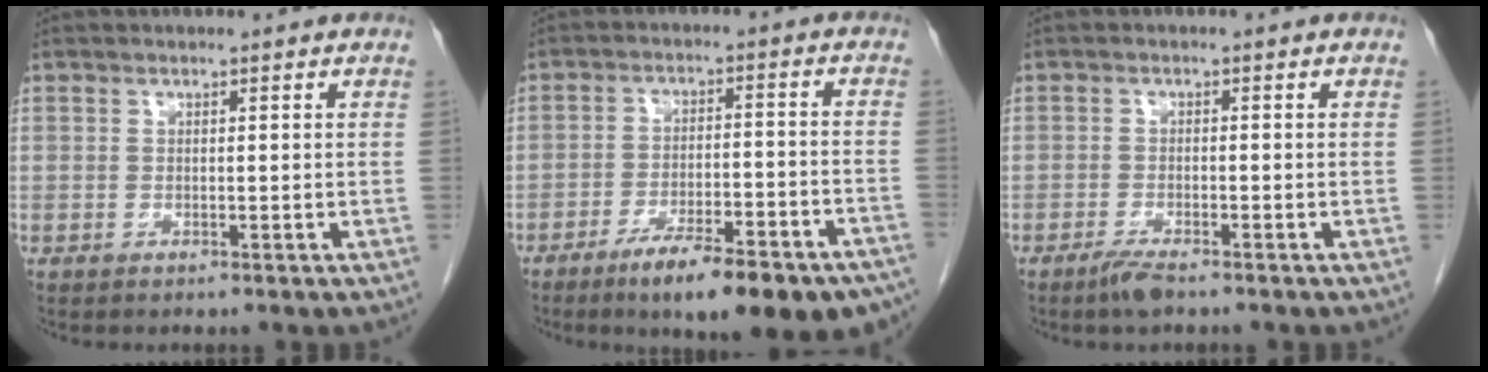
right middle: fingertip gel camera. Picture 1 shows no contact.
{"total": 17.9, "force": [-13.3, 3.7, 11.5], "torque": [-0.100, 0.016, -0.192]}
{"total": 2.6, "force": [-2.0, 0.3, 1.6], "torque": [-0.037, -0.004, -0.038]}